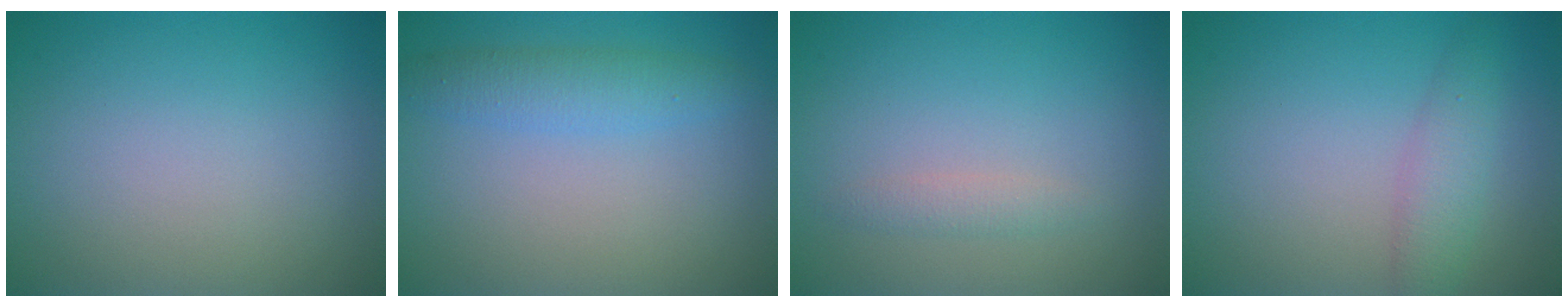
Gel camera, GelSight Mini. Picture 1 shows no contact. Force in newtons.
{"total": 2.8, "press": 2.8, "slide": 0.0}
{"total": 1.2, "press": 1.2, "slide": 0.0}
{"total": 2.5, "press": 2.5, "slide": 0.0}